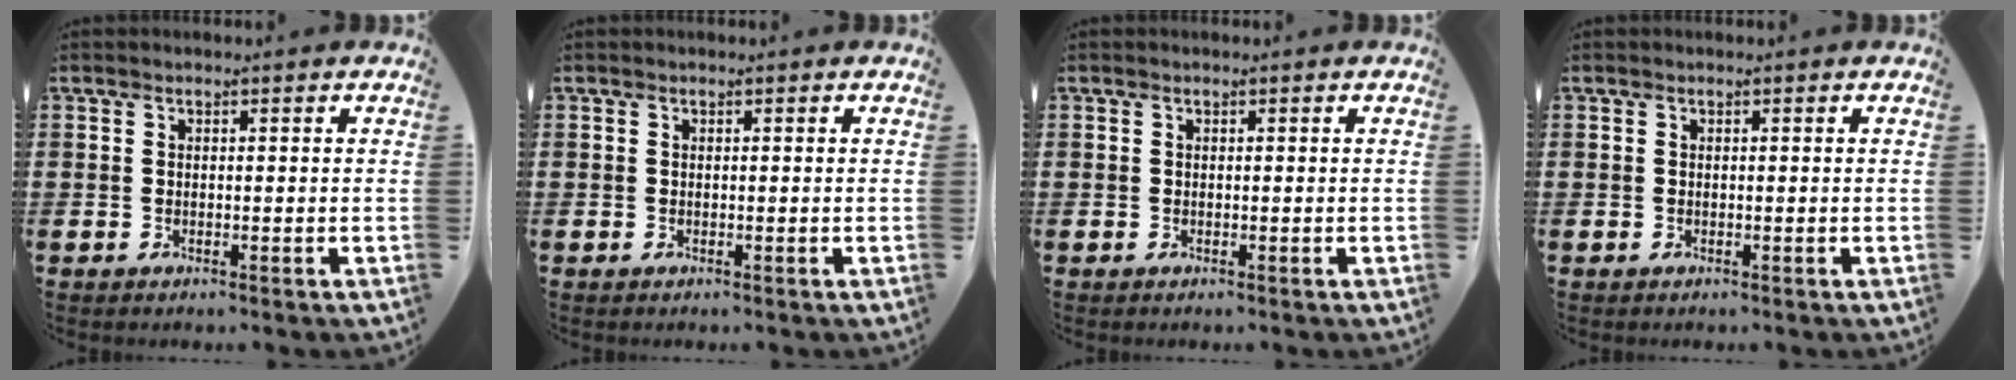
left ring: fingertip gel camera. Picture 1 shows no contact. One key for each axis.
{"total": 0.0}
{"total": 0.0}
{"total": 0.0}